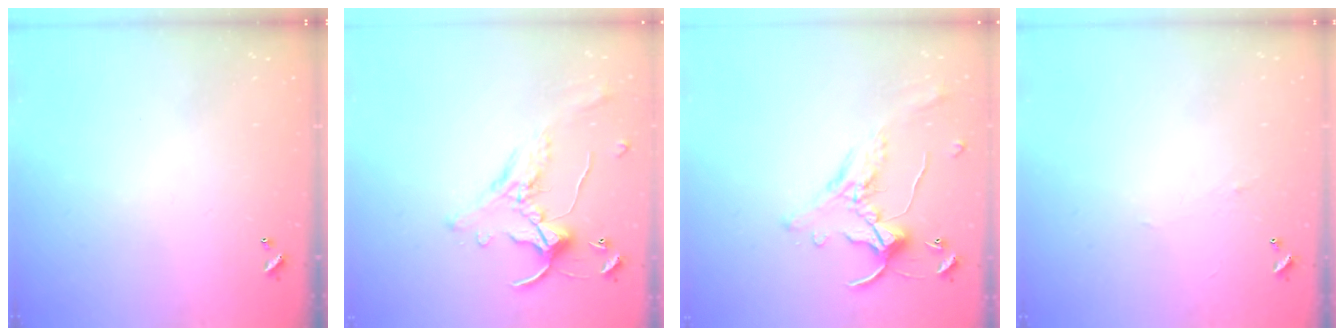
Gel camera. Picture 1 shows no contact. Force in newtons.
{"total": 1.6, "press": 1.2, "slide": 1.0}
{"total": 1.6, "press": 1.2, "slide": 1.0}
{"total": 1.0, "press": 0.9, "slide": 0.4}